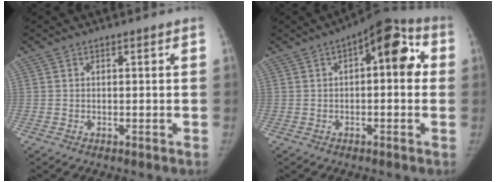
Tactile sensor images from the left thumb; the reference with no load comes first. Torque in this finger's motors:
{"motor_torque": [0.32, 0.18, 1.30, 0.27, 0.23]}